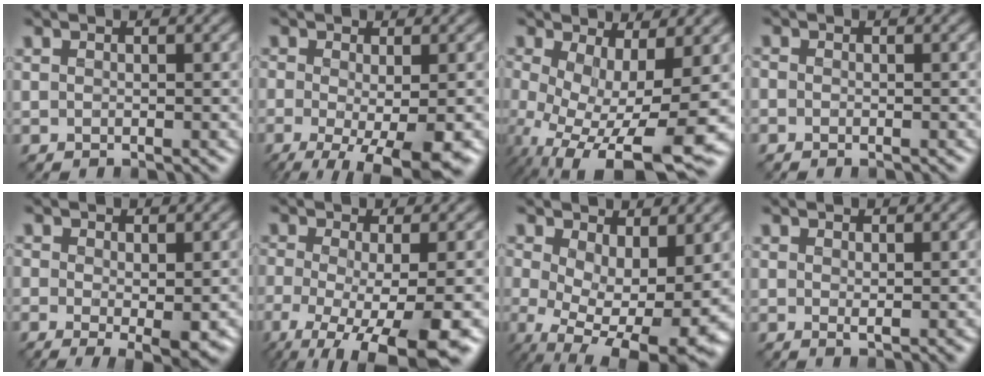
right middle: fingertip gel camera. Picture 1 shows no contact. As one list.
[{"total": 6.0, "force": [-2.5, 1.4, 5.3], "torque": [-0.086, -0.017, -0.035]}, {"total": 11.6, "force": [-4.3, 4.4, 9.8], "torque": [-0.163, -0.026, -0.061]}, {"total": 0.7, "force": [-0.7, 0.2, -0.1], "torque": [0.004, 0.003, -0.014]}, {"total": 2.6, "force": [-0.5, 0.5, 2.5], "torque": [-0.038, -0.013, -0.006]}, {"total": 8.0, "force": [-3.9, 1.8, 6.7], "torque": [-0.111, -0.019, -0.064]}, {"total": 10.1, "force": [-1.1, 5.3, 8.6], "torque": [-0.129, -0.032, 0.004]}, {"total": 0.9, "force": [0.5, 0.1, 0.8], "torque": [-0.010, -0.004, 0.009]}]